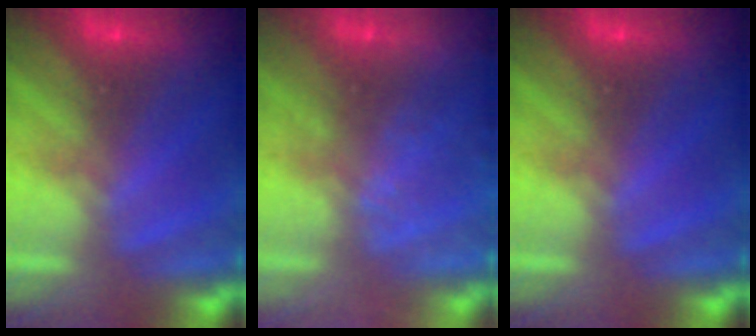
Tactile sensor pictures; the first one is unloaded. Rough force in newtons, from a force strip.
{"total": 2.4}
{"total": 0.0}